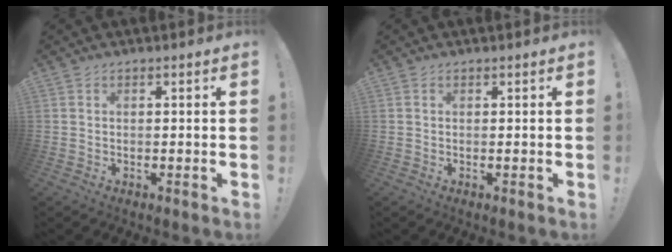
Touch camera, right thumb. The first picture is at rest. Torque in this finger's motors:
{"motor_torque": [-0.01, 0.03, 0.05, -0.15, 0.01]}